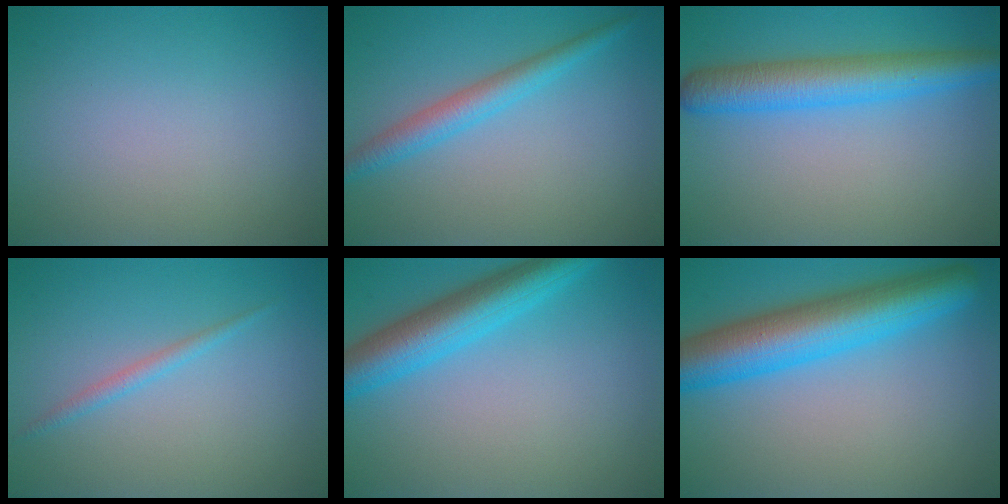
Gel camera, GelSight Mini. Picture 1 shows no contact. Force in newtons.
{"total": 3.0, "press": 3.0, "slide": 0.2}
{"total": 5.7, "press": 5.7, "slide": 0.2}
{"total": 1.2, "press": 1.2, "slide": 0.1}
{"total": 5.4, "press": 5.4, "slide": 0.2}
{"total": 8.6, "press": 8.6, "slide": 0.3}